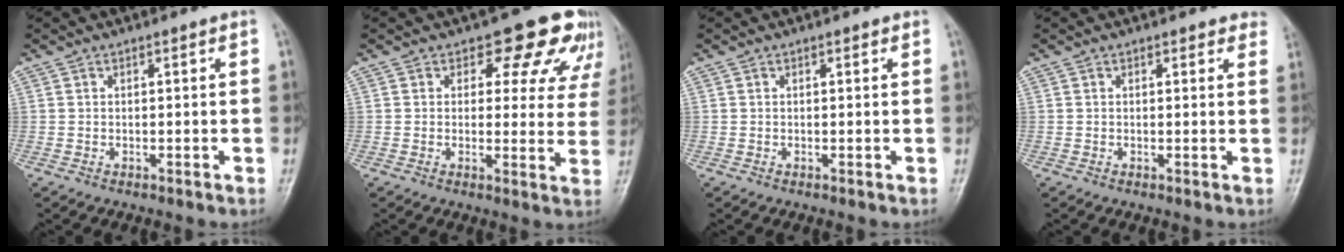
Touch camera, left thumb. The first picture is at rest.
{"total": 11.0, "force": [7.6, 6.3, 4.8], "torque": [0.002, -0.031, 0.067]}
{"total": 0.5, "force": [0.3, 0.3, 0.2], "torque": [-0.003, -0.002, 0.001]}
{"total": 2.5, "force": [2.1, 1.3, 0.6], "torque": [0.021, -0.006, 0.010]}